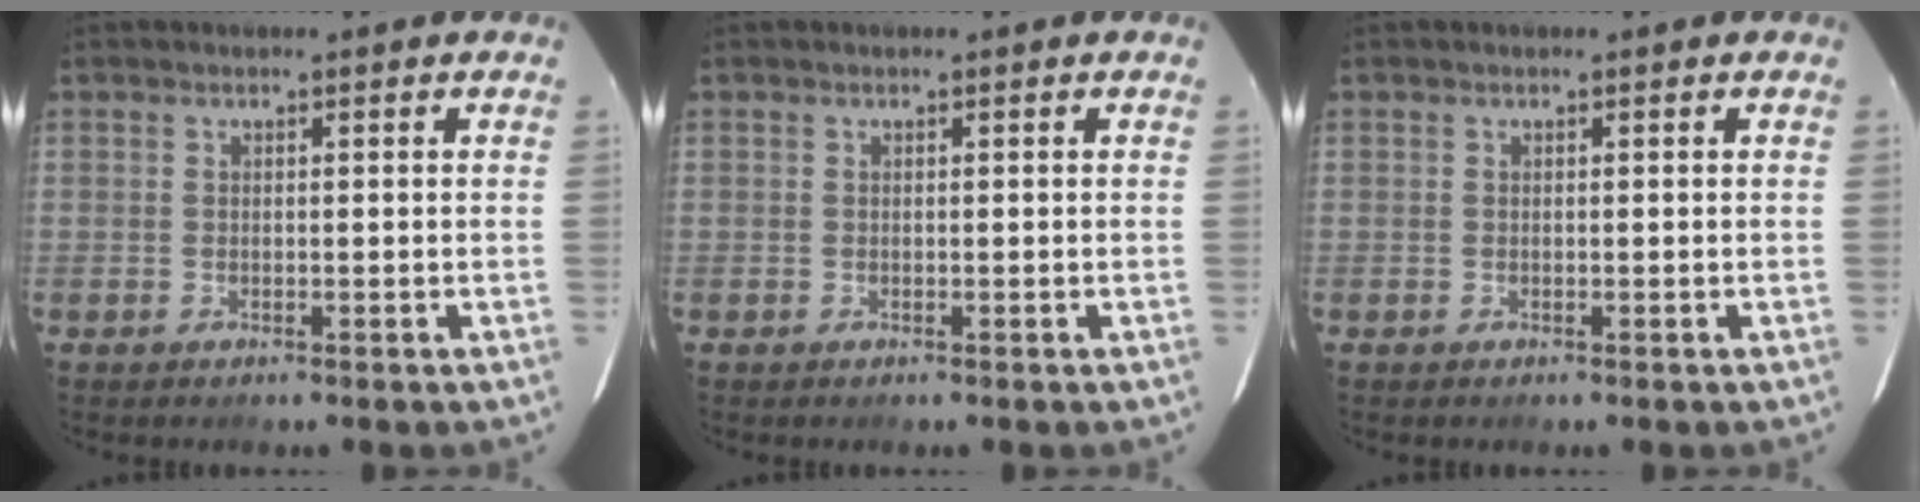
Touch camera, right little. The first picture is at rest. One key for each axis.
{"total": 0.0}
{"total": 0.0}